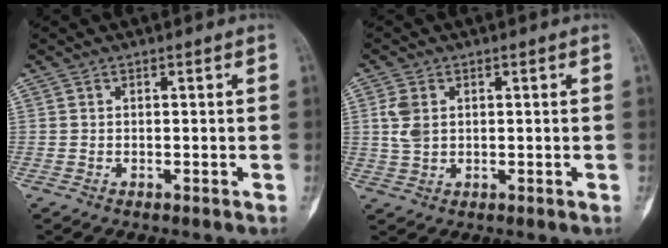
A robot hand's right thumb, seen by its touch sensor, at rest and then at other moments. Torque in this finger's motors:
{"motor_torque": [0.00, 0.00, 0.40, 0.00, 0.04]}